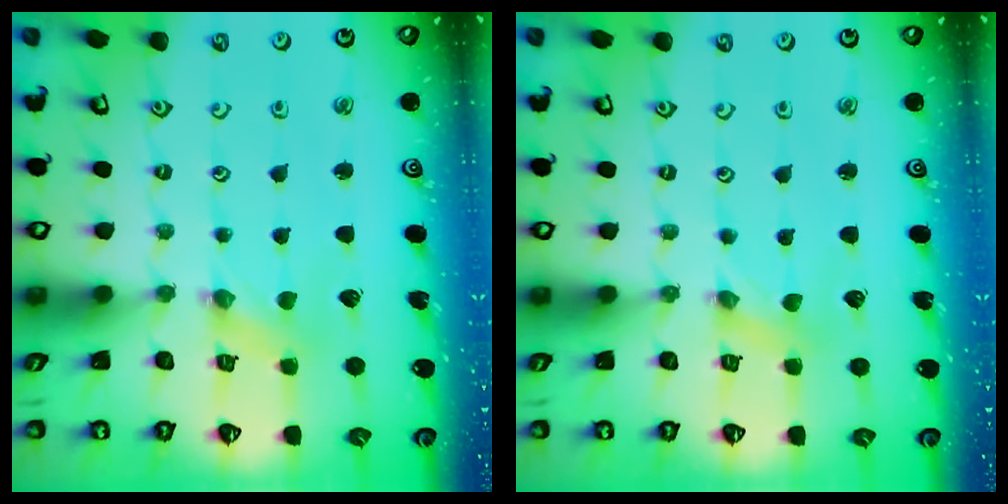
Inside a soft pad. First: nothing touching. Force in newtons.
{"total": 0.0}